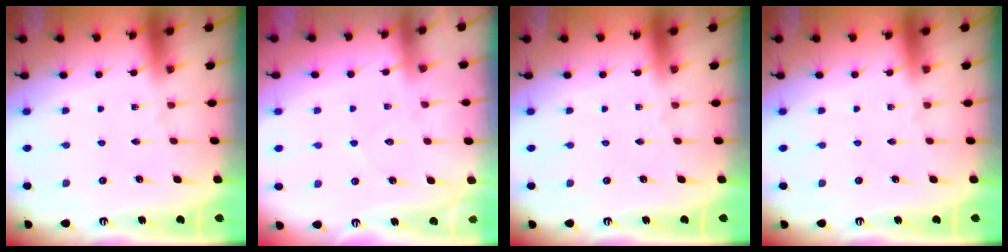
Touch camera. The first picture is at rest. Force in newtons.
{"total": 7.2, "press": 7.2, "slide": 0.7}
{"total": 0.0}
{"total": 0.0}